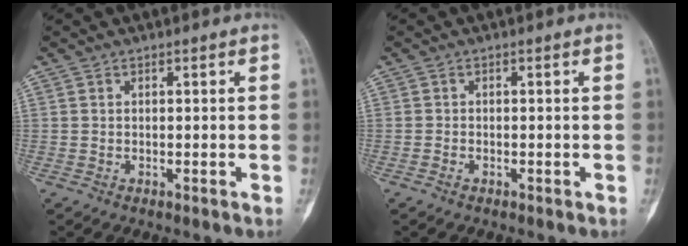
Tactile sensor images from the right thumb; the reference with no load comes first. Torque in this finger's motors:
{"motor_torque": [-0.51, -0.42, 0.00, 0.06, -0.04]}